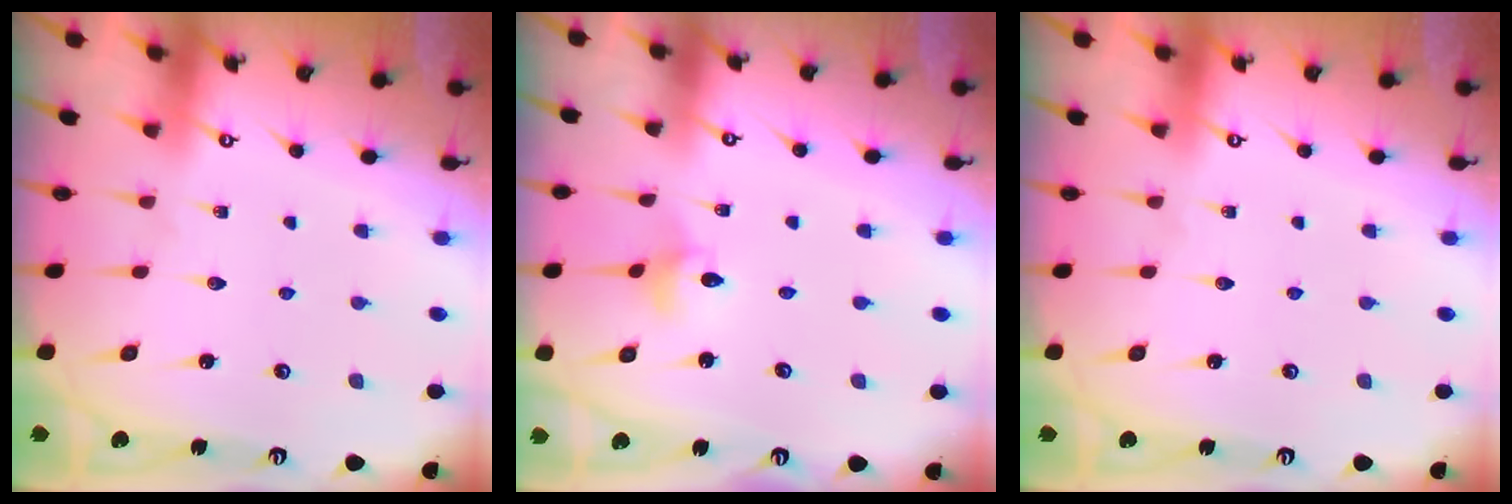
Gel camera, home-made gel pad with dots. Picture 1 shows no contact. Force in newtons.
{"total": 3.6, "press": 3.5, "slide": 0.4}
{"total": 0.0}